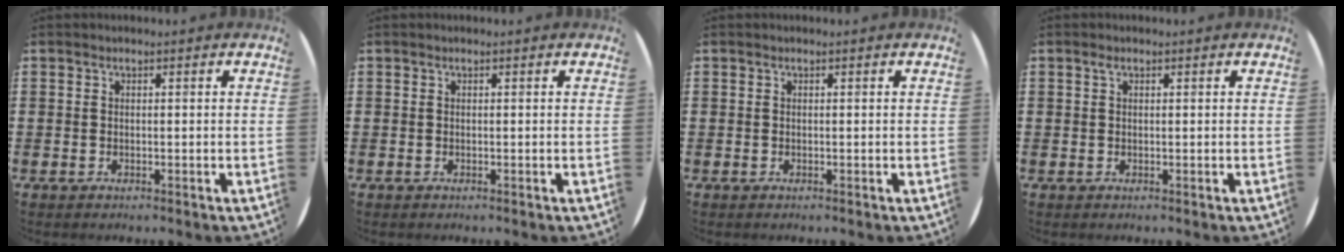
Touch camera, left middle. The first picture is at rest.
{"total": 0.0}
{"total": 0.0}
{"total": 0.5, "force": [0.3, 0.3, 0.3], "torque": [0.000, -0.002, 0.004]}